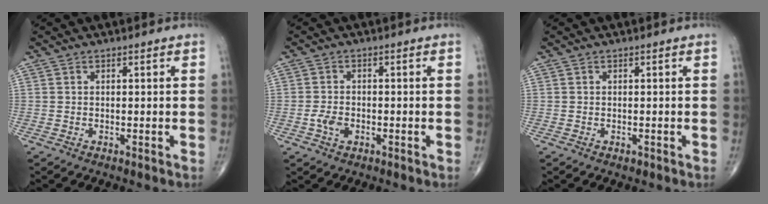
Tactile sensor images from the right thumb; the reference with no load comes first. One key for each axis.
{"total": 3.0, "fx": -1.1, "fy": 1.9, "fz": 2.0, "tx": -0.032, "ty": 0.005, "tz": -0.022}
{"total": 0.5, "fx": -0.4, "fy": 0.3, "fz": 0.2, "tx": 0.000, "ty": 0.000, "tz": -0.006}